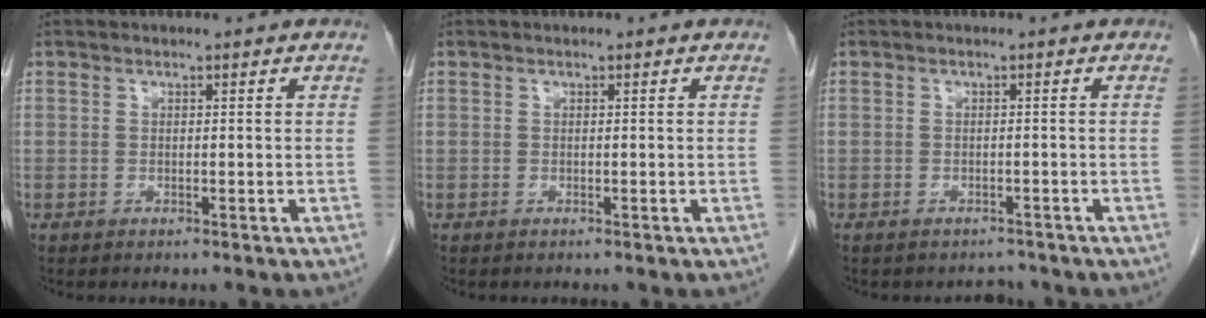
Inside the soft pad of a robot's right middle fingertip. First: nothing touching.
{"total": 0.0}
{"total": 2.6, "force": [-2.4, 1.0, 0.1], "torque": [0.001, 0.000, -0.033]}